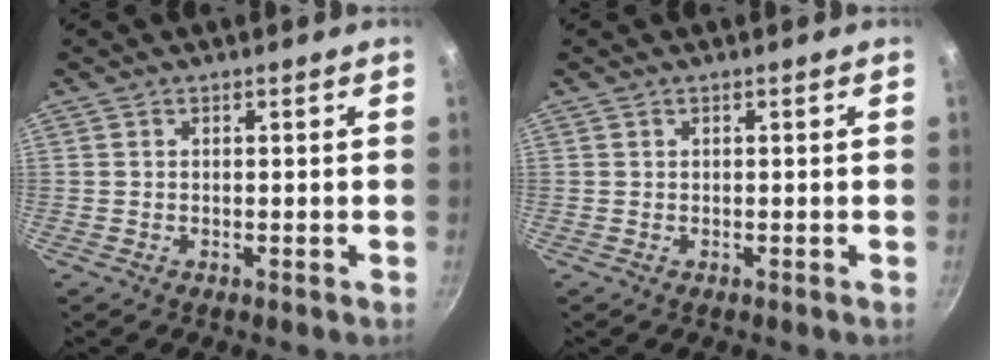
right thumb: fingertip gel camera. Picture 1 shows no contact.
{"total": 0.0}